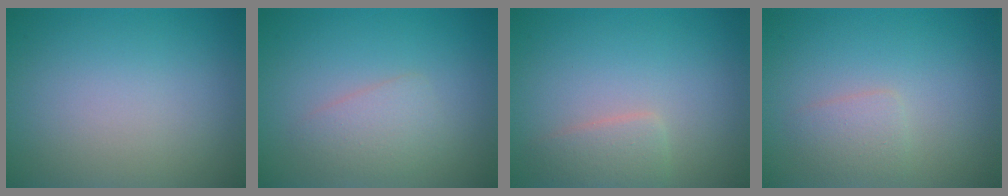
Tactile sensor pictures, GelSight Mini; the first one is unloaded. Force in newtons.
{"total": 2.1, "press": 2.1, "slide": 0.0}
{"total": 2.0, "press": 2.0, "slide": 0.1}
{"total": 1.5, "press": 1.5, "slide": 0.1}